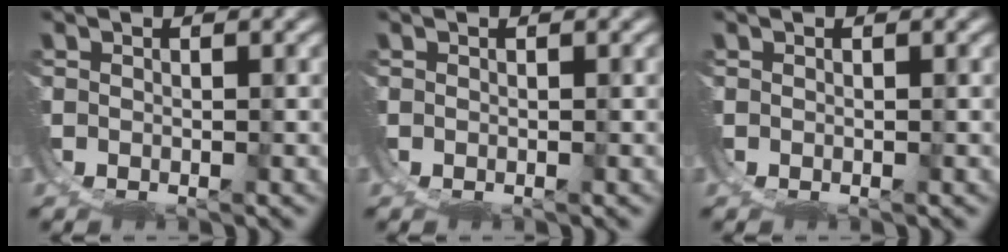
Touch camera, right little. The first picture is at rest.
{"total": 0.0}
{"total": 0.0}